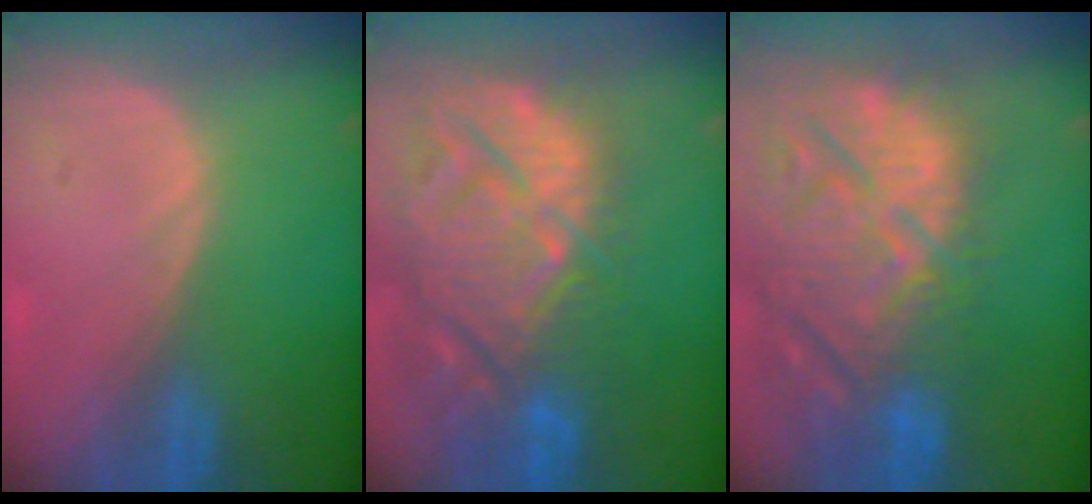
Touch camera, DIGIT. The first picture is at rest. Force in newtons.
{"total": 15.1, "press": 12.9, "slide": 7.7}
{"total": 15.2, "press": 12.9, "slide": 8.0}